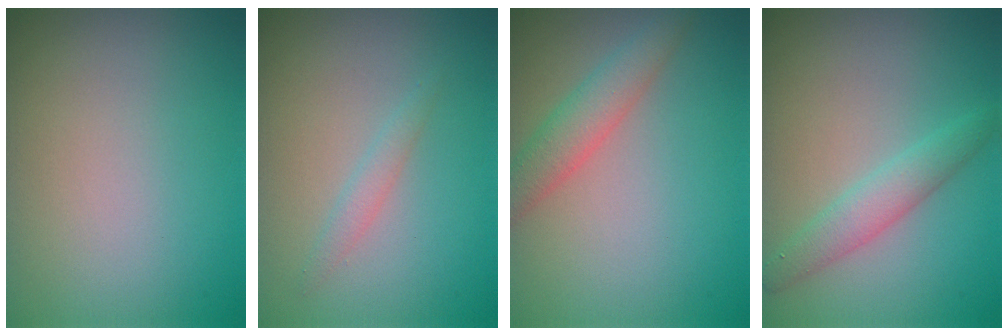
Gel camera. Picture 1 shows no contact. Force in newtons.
{"total": 1.1, "press": 1.1, "slide": 0.1}
{"total": 2.9, "press": 2.9, "slide": 0.1}
{"total": 2.6, "press": 2.6, "slide": 0.1}